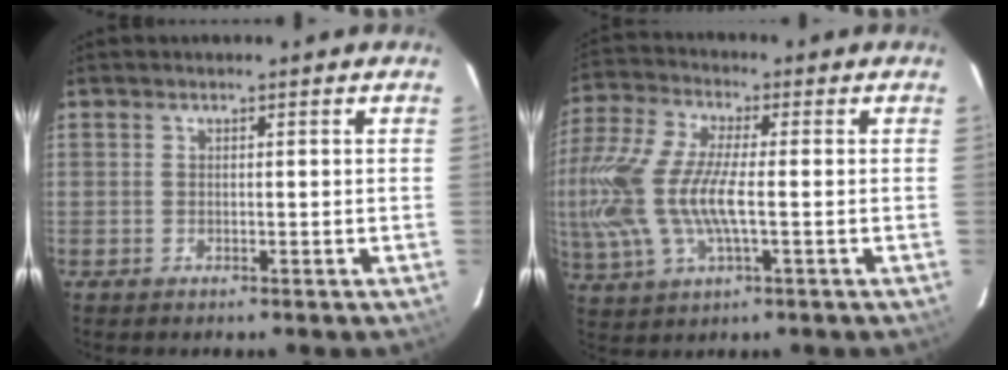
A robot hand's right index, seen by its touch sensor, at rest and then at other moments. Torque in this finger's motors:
{"motor_torque": [1.92, -0.22, 1.05, 0.21]}